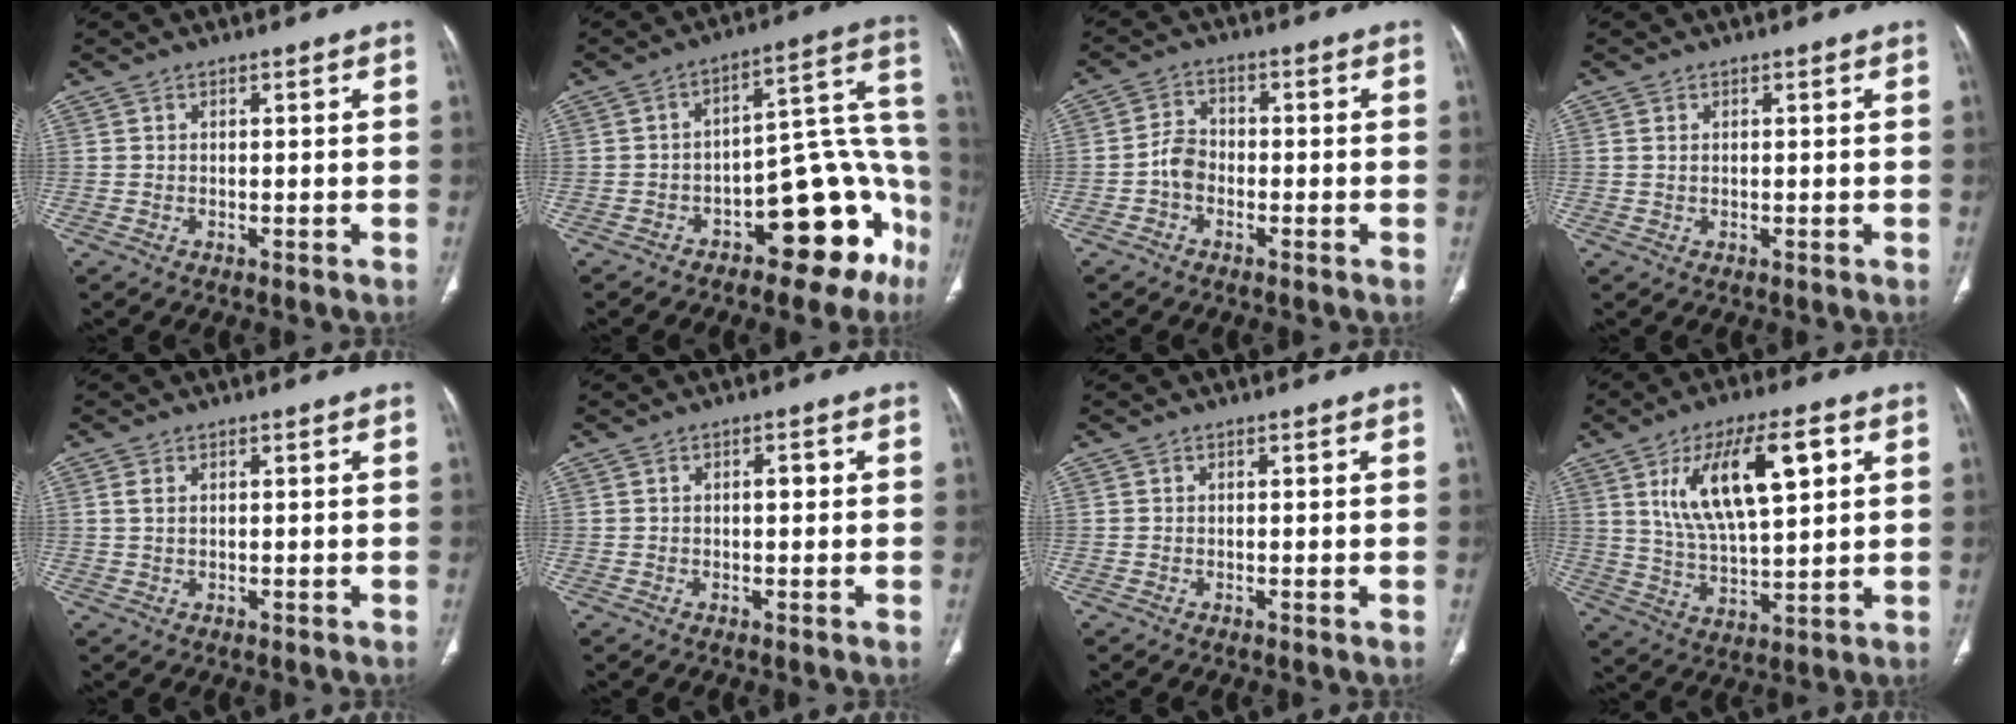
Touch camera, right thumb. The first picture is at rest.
{"total": 17.7, "force": [-9.0, 7.8, 13.0], "torque": [-0.089, 0.108, -0.120]}
{"total": 3.9, "force": [-1.4, 2.9, 2.2], "torque": [-0.030, 0.017, -0.035]}
{"total": 0.9, "force": [0.3, 0.5, 0.6], "torque": [-0.014, -0.003, 0.008]}
{"total": 1.8, "force": [0.6, 1.0, 1.3], "torque": [-0.031, -0.001, 0.014]}
{"total": 1.5, "force": [0.1, 0.7, 1.3], "torque": [-0.019, 0.004, -0.001]}
{"total": 0.0}
{"total": 16.9, "force": [5.8, 6.4, 14.5], "torque": [-0.242, -0.008, 0.107]}